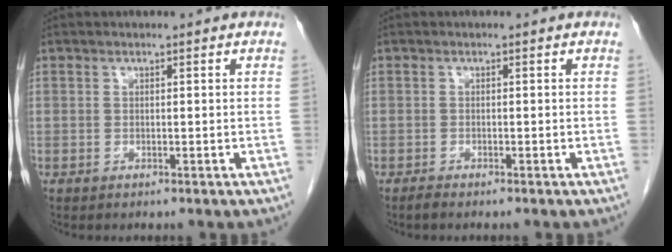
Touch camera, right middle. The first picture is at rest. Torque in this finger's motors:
{"motor_torque": [0.34, -0.20, 0.01, 0.01]}